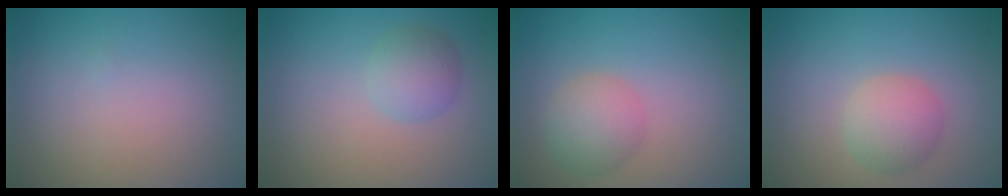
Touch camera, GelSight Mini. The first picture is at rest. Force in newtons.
{"total": 2.4, "press": 2.4, "slide": 0.1}
{"total": 3.0, "press": 3.0, "slide": 0.0}
{"total": 2.9, "press": 2.9, "slide": 0.0}